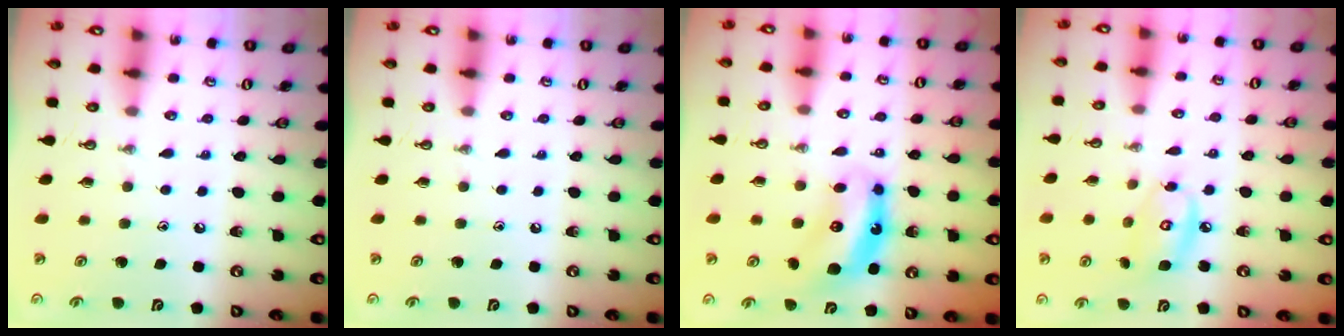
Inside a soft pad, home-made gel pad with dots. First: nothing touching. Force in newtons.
{"total": 0.0}
{"total": 6.8, "press": 6.8, "slide": 0.2}
{"total": 8.6, "press": 8.6, "slide": 0.5}